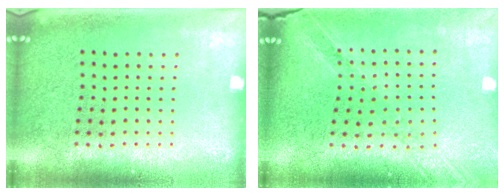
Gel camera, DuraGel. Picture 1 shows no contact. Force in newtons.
{"total": 1.1, "press": 1.1, "slide": 0.2}